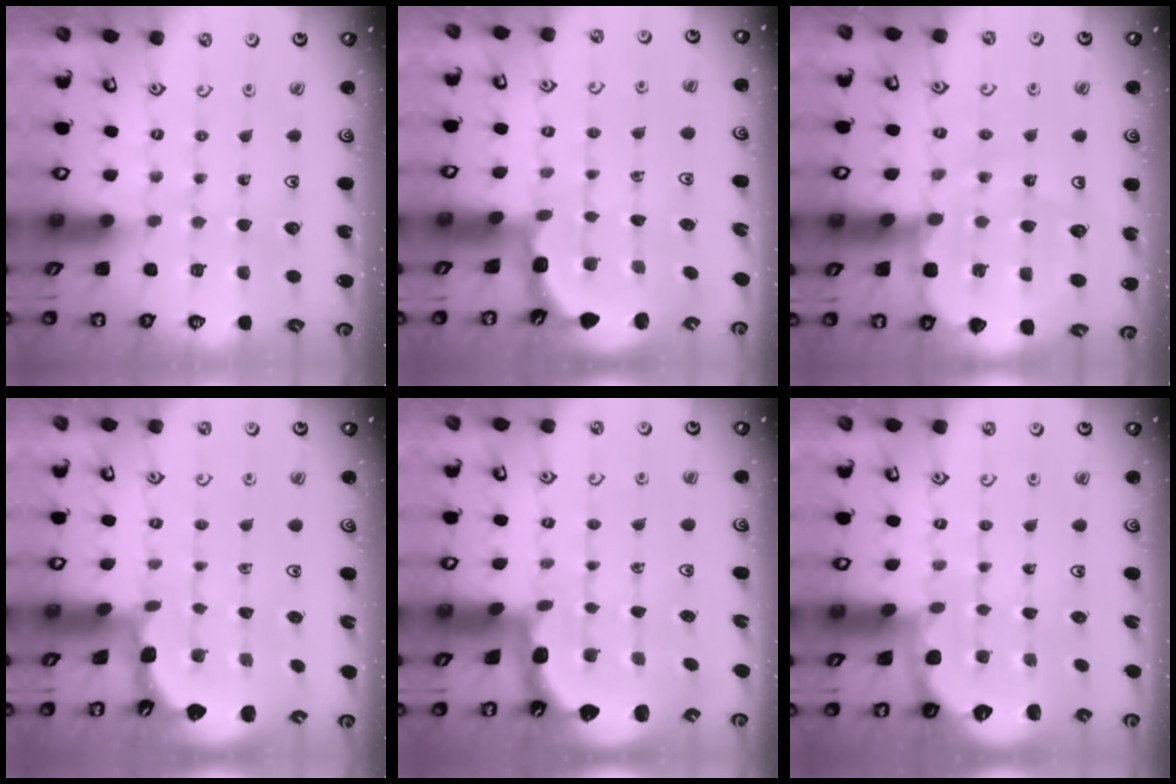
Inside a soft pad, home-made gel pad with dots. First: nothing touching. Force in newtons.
{"total": 2.0, "press": 1.8, "slide": 0.9}
{"total": 11.7, "press": 11.6, "slide": 1.4}
{"total": 0.9, "press": 0.9, "slide": 0.2}
{"total": 2.5, "press": 1.9, "slide": 1.6}
{"total": 1.8, "press": 1.7, "slide": 0.1}